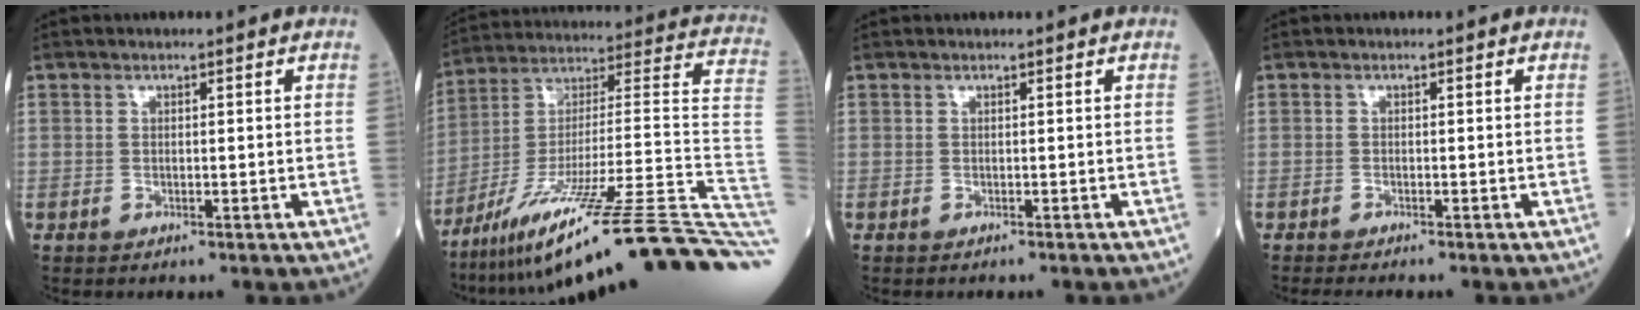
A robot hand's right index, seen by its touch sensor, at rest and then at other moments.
{"total": 33.8, "force": [-22.5, -0.3, 25.2], "torque": [-0.254, -0.015, -0.354]}
{"total": 0.8, "force": [-0.6, 0.0, 0.5], "torque": [-0.005, 0.003, -0.004]}
{"total": 3.5, "force": [-3.0, -0.1, 1.8], "torque": [-0.018, -0.004, -0.044]}